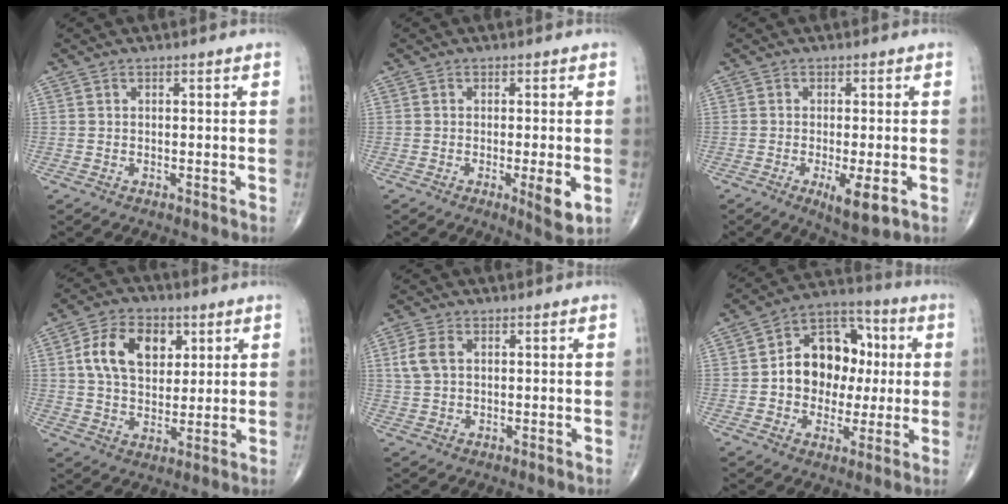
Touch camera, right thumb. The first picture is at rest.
{"total": 5.1, "force": [-1.2, 0.8, 4.9], "torque": [-0.073, -0.015, -0.020]}
{"total": 6.1, "force": [-2.1, 1.5, 5.5], "torque": [-0.087, -0.016, -0.032]}
{"total": 12.4, "force": [3.8, 8.2, 8.5], "torque": [-0.119, -0.004, 0.065]}
{"total": 4.3, "force": [1.2, 2.7, 3.2], "torque": [-0.074, 0.007, 0.024]}
{"total": 15.6, "force": [1.0, 11.7, 10.3], "torque": [-0.101, 0.028, 0.009]}